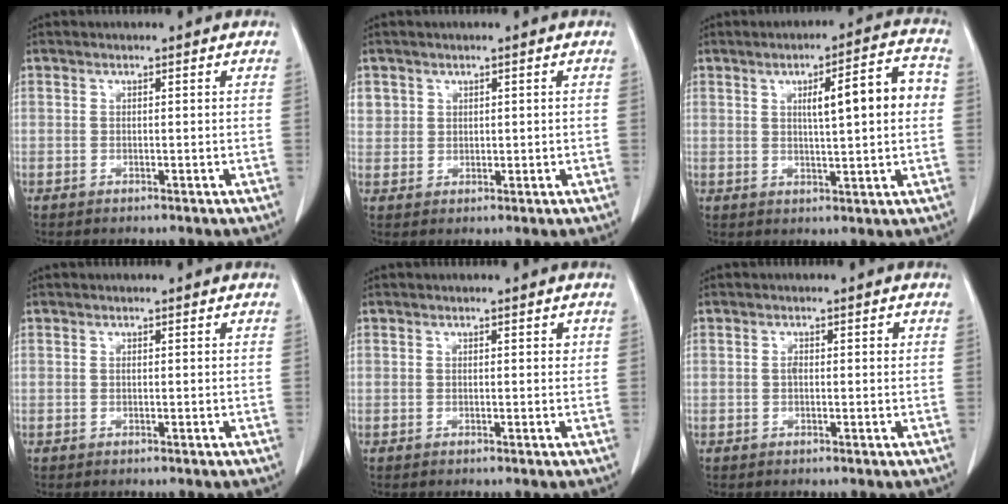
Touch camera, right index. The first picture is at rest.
{"total": 3.0, "force": [1.3, 2.7, 0.3], "torque": [0.003, 0.006, 0.027]}
{"total": 9.5, "force": [1.4, 1.1, 9.3], "torque": [-0.134, 0.019, 0.022]}
{"total": 0.0}
{"total": 0.7, "force": [0.3, 0.4, 0.5], "torque": [-0.002, 0.003, 0.002]}
{"total": 1.5, "force": [0.1, 0.7, 1.4], "torque": [-0.026, 0.008, 0.002]}